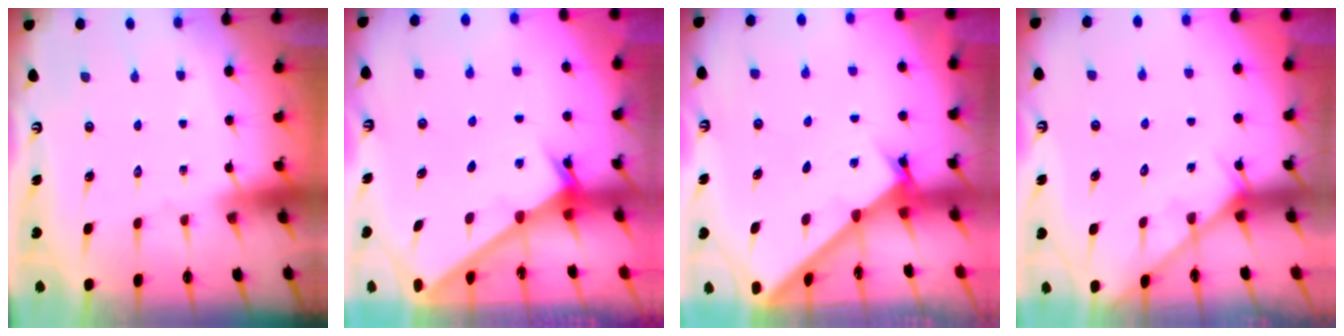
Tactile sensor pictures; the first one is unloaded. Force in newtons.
{"total": 2.5, "press": 2.5, "slide": 0.2}
{"total": 1.6, "press": 1.6, "slide": 0.1}
{"total": 5.3, "press": 5.2, "slide": 0.6}